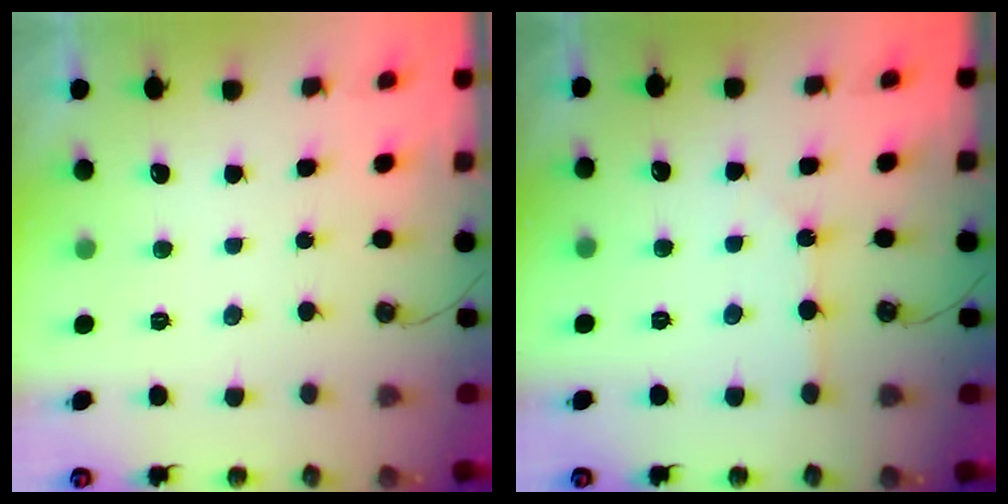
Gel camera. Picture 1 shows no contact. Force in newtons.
{"total": 2.5, "press": 2.5, "slide": 0.3}